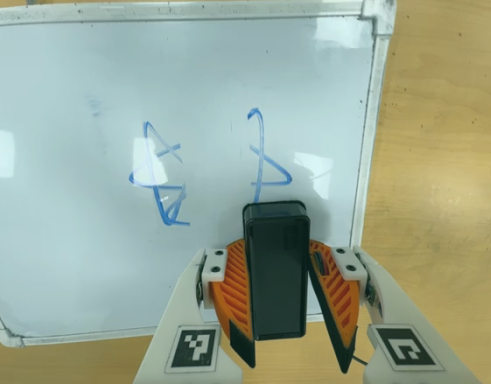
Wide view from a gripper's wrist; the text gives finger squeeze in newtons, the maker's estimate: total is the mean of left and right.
{"total": 6.2, "left": 6.8, "right": 5.7}